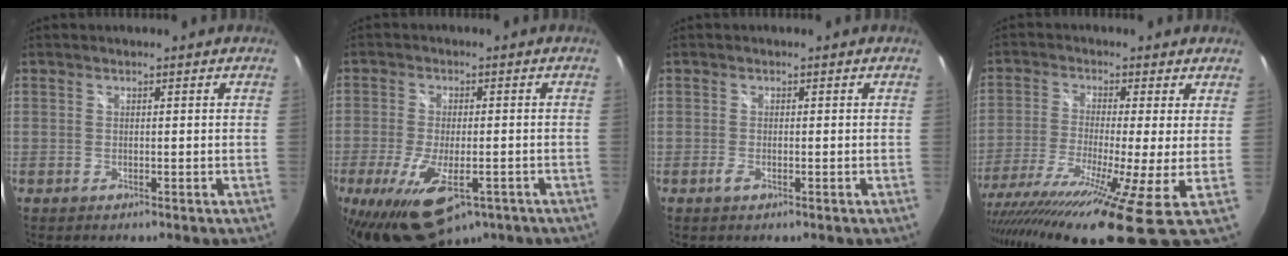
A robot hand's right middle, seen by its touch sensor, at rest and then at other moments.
{"total": 13.9, "force": [-7.2, 5.9, 10.3], "torque": [-0.211, -0.044, -0.112]}
{"total": 1.1, "force": [-0.7, 0.4, 0.8], "torque": [-0.018, -0.003, -0.014]}
{"total": 19.0, "force": [-10.4, 0.9, 15.8], "torque": [-0.298, -0.087, -0.180]}